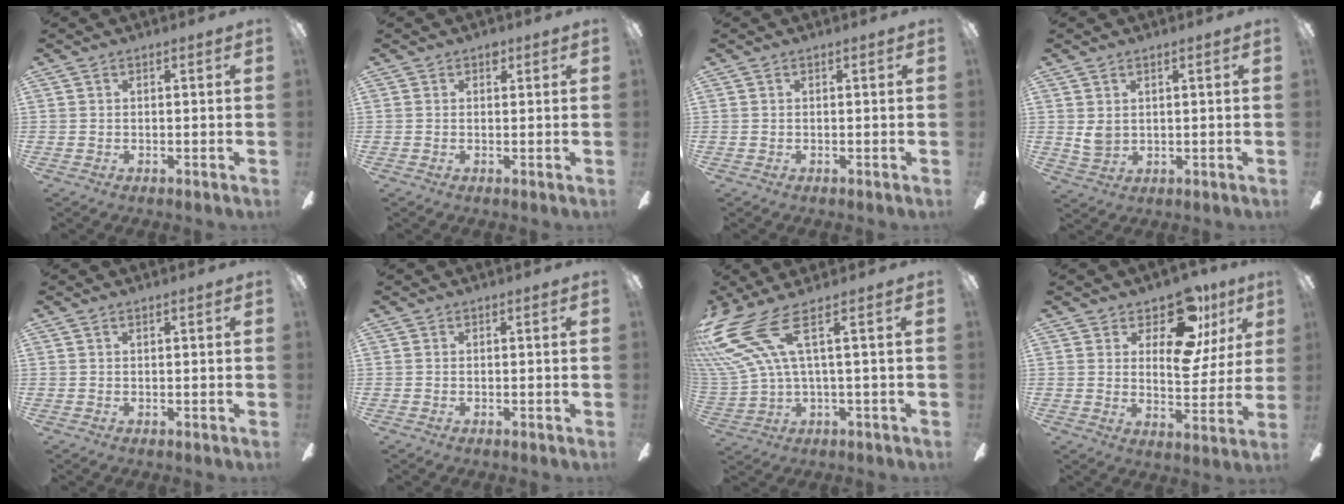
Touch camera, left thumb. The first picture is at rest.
{"total": 1.5, "force": [0.9, 0.9, 0.6], "torque": [0.002, -0.003, 0.013]}
{"total": 0.0}
{"total": 3.7, "force": [1.5, 2.6, 2.3], "torque": [-0.054, 0.003, 0.029]}
{"total": 0.7, "force": [0.3, 0.1, 0.6], "torque": [-0.014, 0.002, 0.006]}
{"total": 0.0}
{"total": 14.6, "force": [6.2, 5.3, 12.1], "torque": [-0.274, -0.030, 0.104]}
{"total": 15.4, "force": [9.3, 7.5, 9.7], "torque": [-0.144, -0.046, 0.161]}